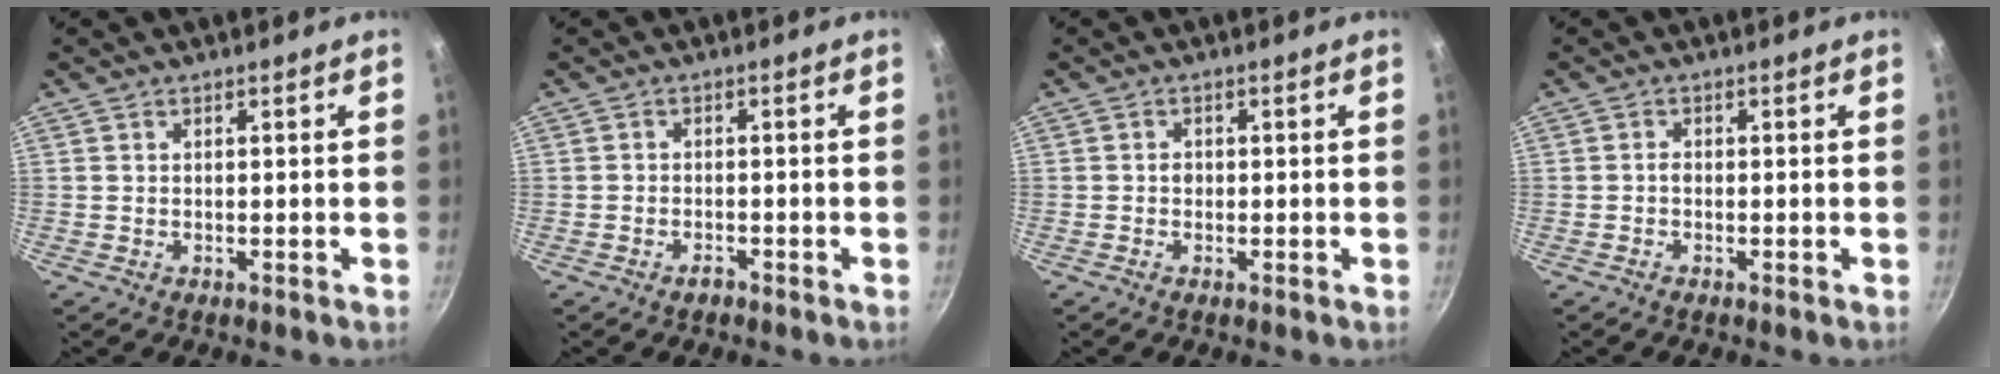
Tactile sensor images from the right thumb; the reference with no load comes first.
{"total": 1.5, "force": [-1.2, 0.7, 0.5], "torque": [-0.007, 0.014, -0.020]}
{"total": 1.0, "force": [-0.2, 0.9, 0.4], "torque": [-0.003, 0.002, -0.005]}
{"total": 0.8, "force": [-0.4, 0.5, 0.4], "torque": [-0.010, 0.004, -0.012]}